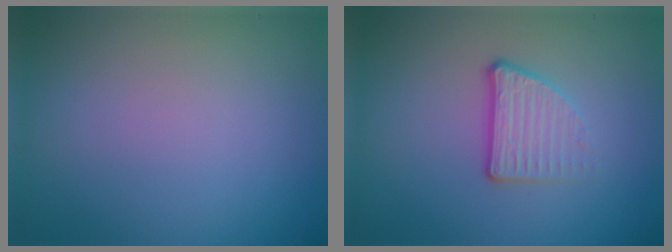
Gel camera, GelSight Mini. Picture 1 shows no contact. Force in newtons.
{"total": 3.5, "press": 2.5, "slide": 2.5}